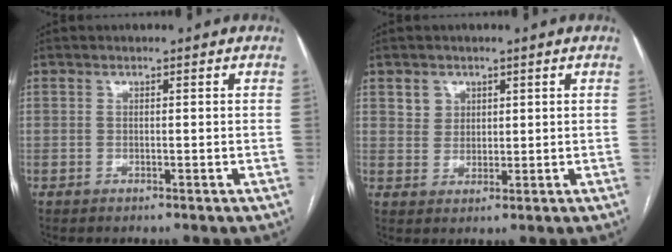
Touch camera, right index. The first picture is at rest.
{"total": 2.8, "force": [1.4, 2.4, 0.3], "torque": [-0.002, 0.002, 0.025]}